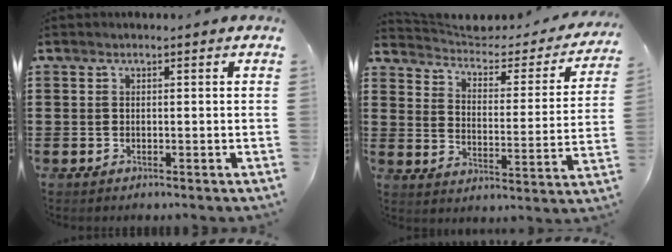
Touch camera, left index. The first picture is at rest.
{"total": 3.2, "force": [2.7, 1.0, 1.4], "torque": [-0.046, -0.025, 0.038]}